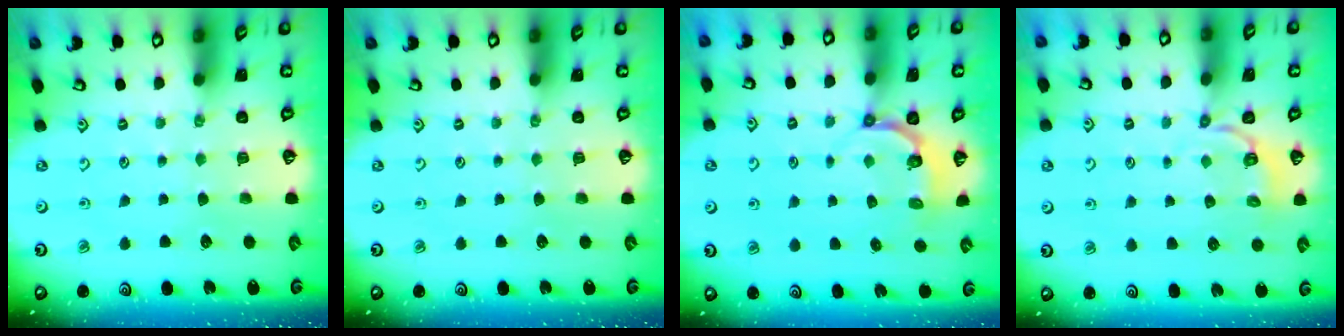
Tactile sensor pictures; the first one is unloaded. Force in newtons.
{"total": 0.0}
{"total": 4.5, "press": 3.6, "slide": 2.6}
{"total": 3.5, "press": 2.6, "slide": 2.4}